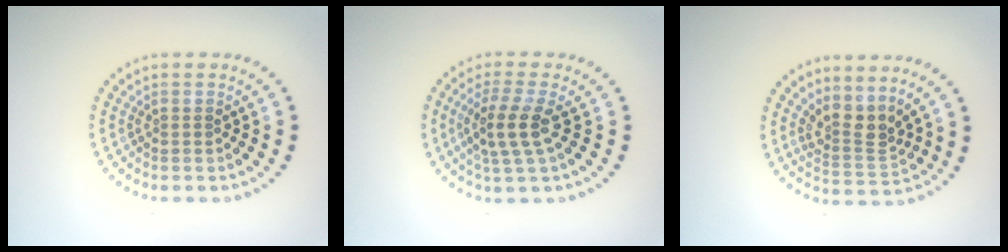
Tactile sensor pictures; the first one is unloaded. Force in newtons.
{"total": 3.4, "press": 3.0, "slide": 1.7}
{"total": 3.0, "press": 2.1, "slide": 2.1}